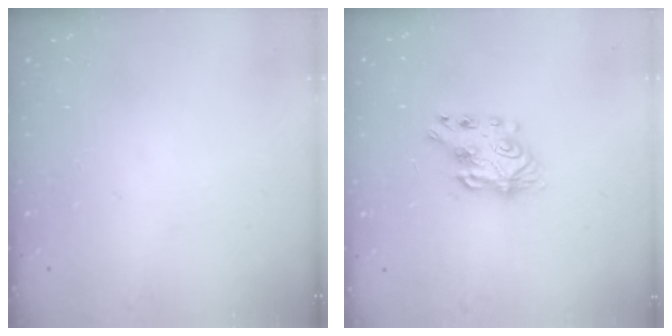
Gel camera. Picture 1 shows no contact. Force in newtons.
{"total": 7.4, "press": 7.3, "slide": 0.8}